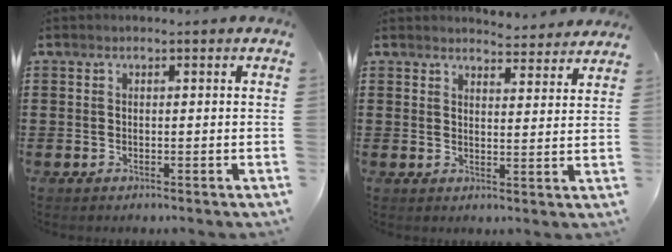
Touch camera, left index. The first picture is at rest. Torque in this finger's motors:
{"motor_torque": [0.87, -1.26, 0.14, 0.01]}